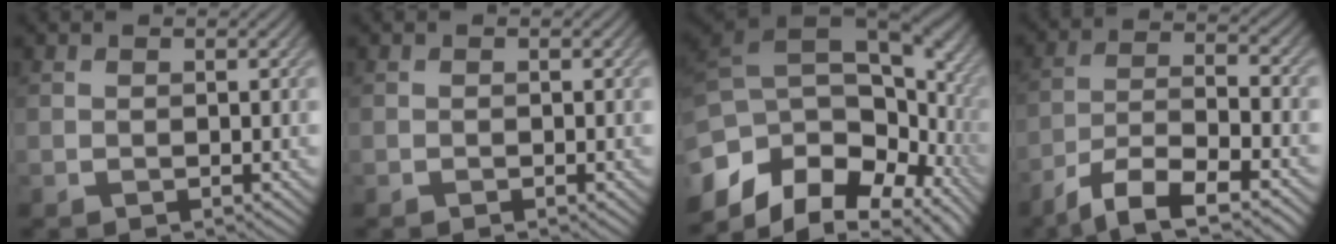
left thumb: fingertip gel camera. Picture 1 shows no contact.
{"total": 0.0}
{"total": 16.1, "force": [-3.4, 10.8, 11.4], "torque": [-0.257, -0.011, -0.050]}
{"total": 9.4, "force": [-6.2, 2.6, 6.6], "torque": [-0.121, -0.002, -0.115]}